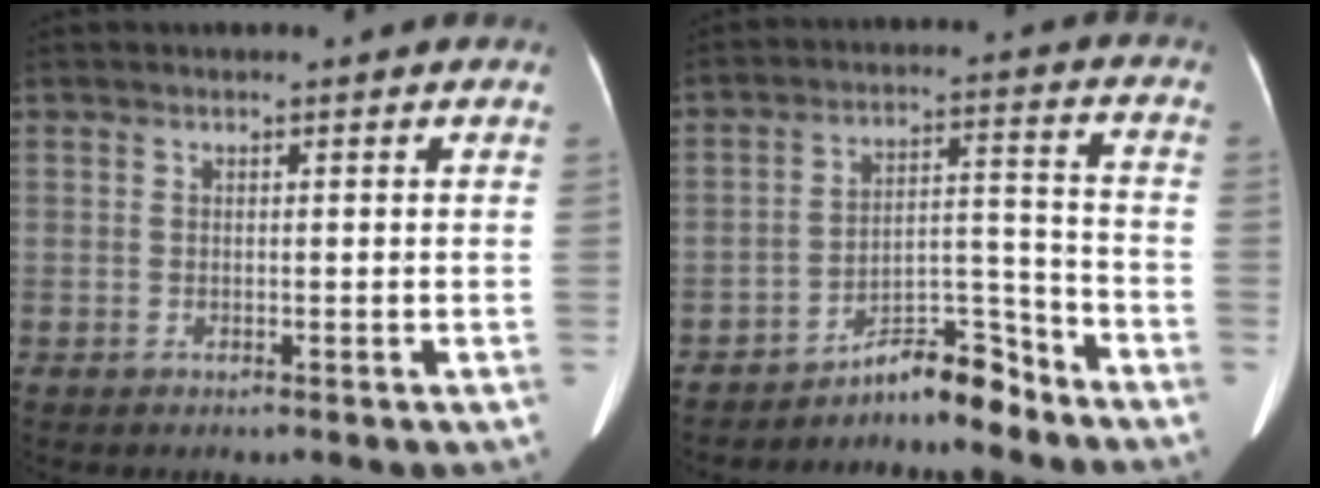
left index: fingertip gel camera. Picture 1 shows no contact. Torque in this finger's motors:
{"motor_torque": [-0.26, 0.49, 0.01, 0.00]}